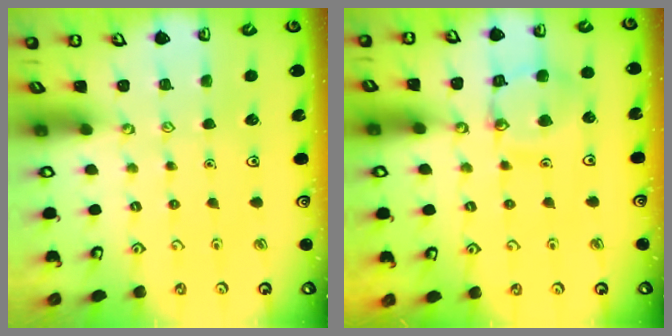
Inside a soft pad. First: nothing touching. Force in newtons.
{"total": 13.3, "press": 13.2, "slide": 1.2}